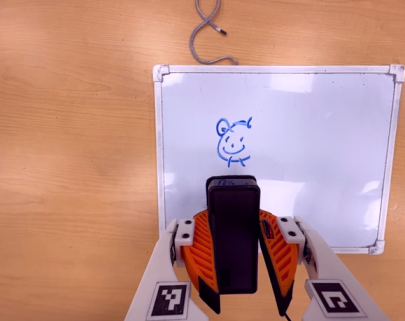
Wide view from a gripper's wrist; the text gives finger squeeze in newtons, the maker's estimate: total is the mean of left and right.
{"total": 11.5, "left": 9.9, "right": 13.0}